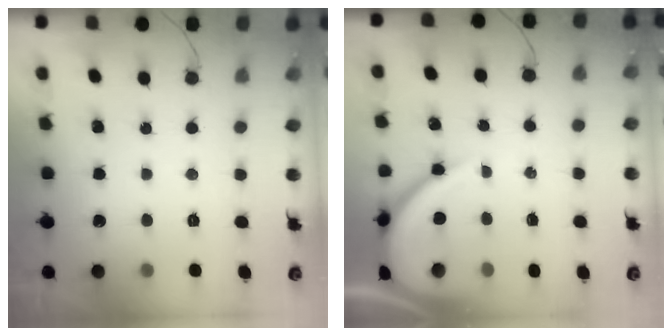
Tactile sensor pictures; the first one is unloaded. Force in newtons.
{"total": 10.9, "press": 10.8, "slide": 1.3}